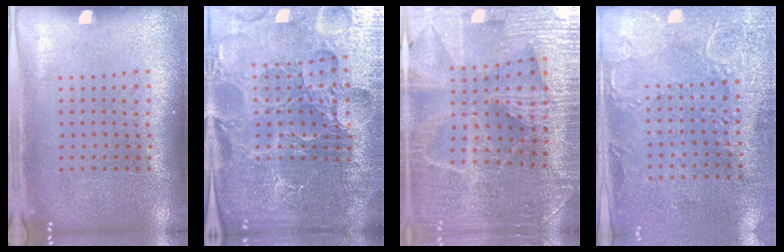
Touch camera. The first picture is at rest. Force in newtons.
{"total": 6.3, "press": 5.6, "slide": 2.8}
{"total": 3.8, "press": 3.7, "slide": 0.9}
{"total": 2.9, "press": 2.3, "slide": 1.7}